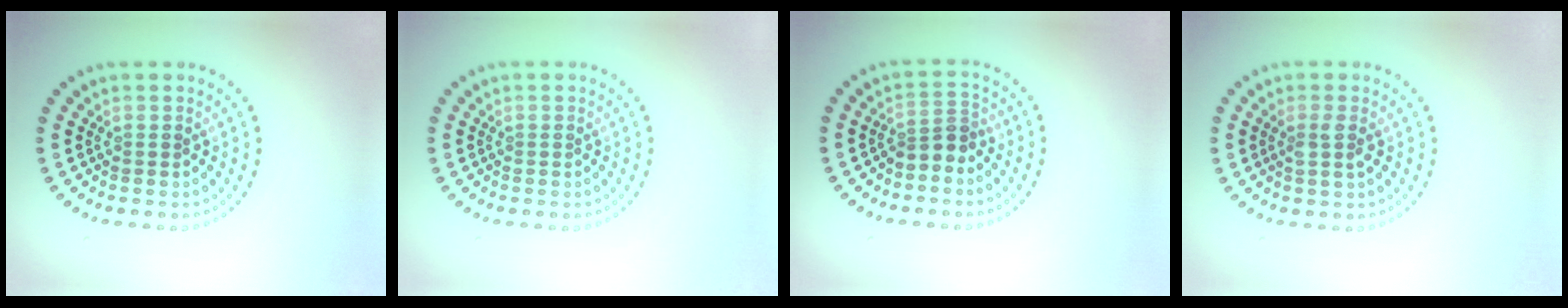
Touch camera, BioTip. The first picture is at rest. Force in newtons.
{"total": 0.0}
{"total": 2.3, "press": 1.9, "slide": 1.4}
{"total": 1.5, "press": 1.3, "slide": 0.9}